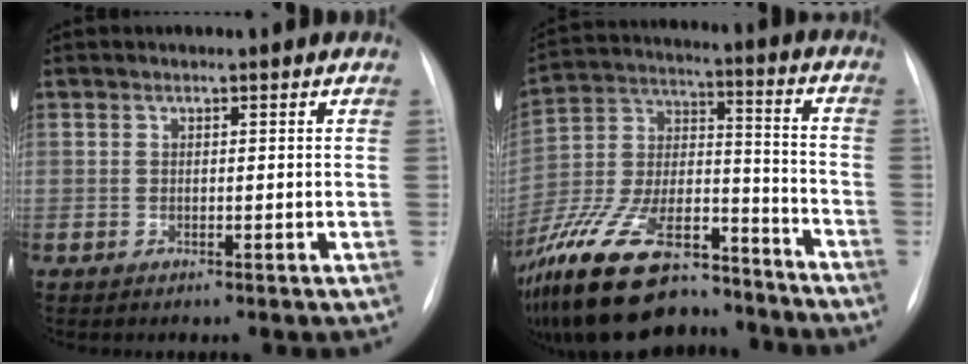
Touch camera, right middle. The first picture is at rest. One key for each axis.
{"total": 25.4, "fx": -19.9, "fy": 8.6, "fz": 13.1, "tx": -0.281, "ty": 0.005, "tz": -0.338}